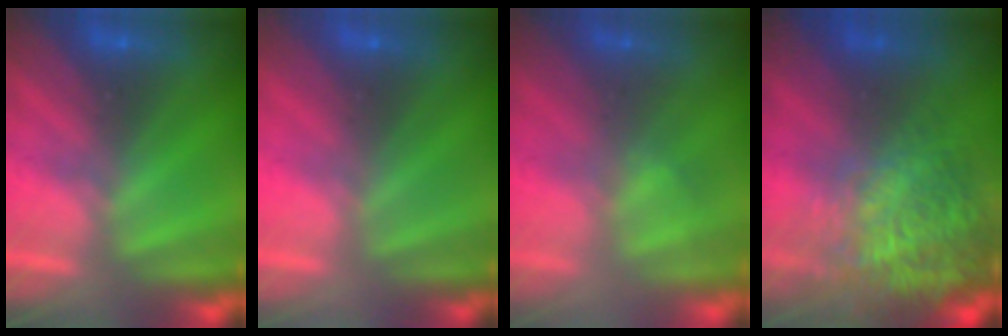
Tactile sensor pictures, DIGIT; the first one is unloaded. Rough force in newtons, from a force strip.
{"total": 3.1}
{"total": 2.3}
{"total": 7.4}